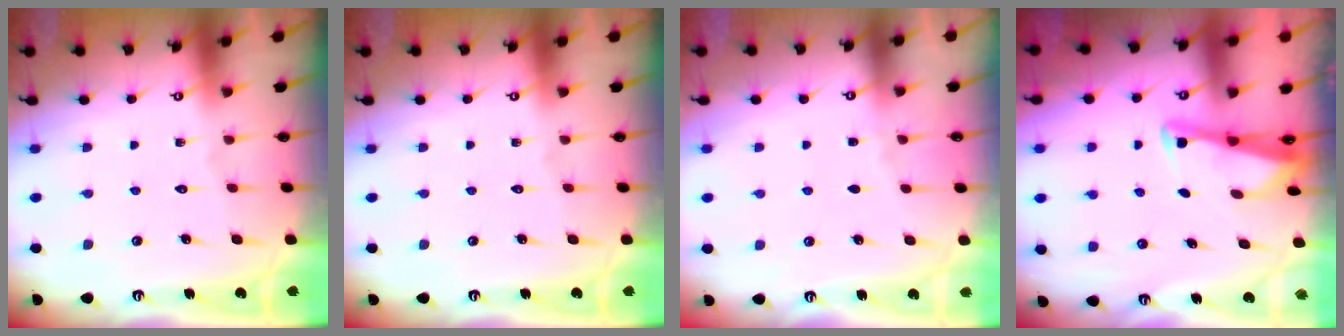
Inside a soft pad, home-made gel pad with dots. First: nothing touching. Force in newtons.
{"total": 0.0}
{"total": 2.4, "press": 2.4, "slide": 0.5}
{"total": 3.0, "press": 2.9, "slide": 0.3}